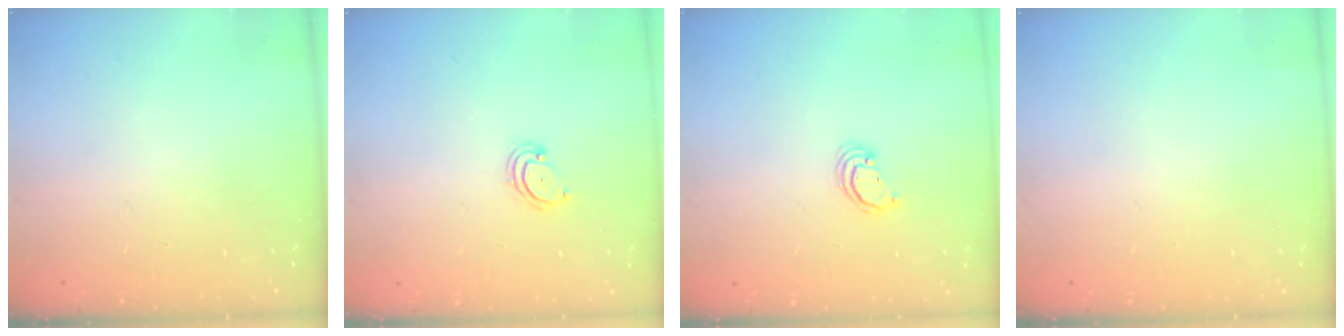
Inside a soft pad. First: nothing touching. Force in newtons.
{"total": 2.8, "press": 2.8, "slide": 0.3}
{"total": 2.6, "press": 2.6, "slide": 0.2}
{"total": 0.0}